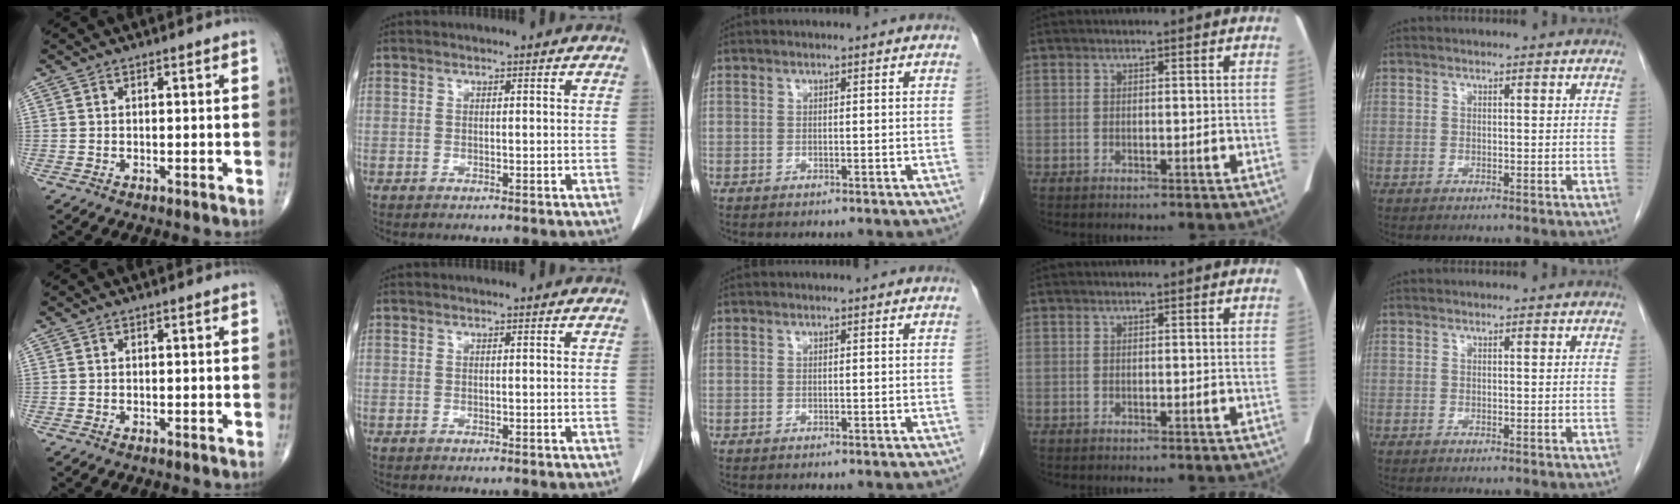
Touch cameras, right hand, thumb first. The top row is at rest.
{}